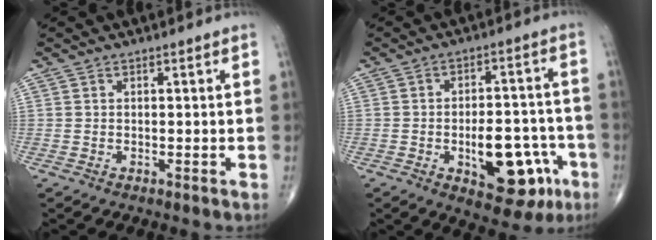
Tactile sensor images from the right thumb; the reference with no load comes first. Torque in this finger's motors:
{"motor_torque": [2.98, 2.03, 0.86, -0.91, 0.30]}